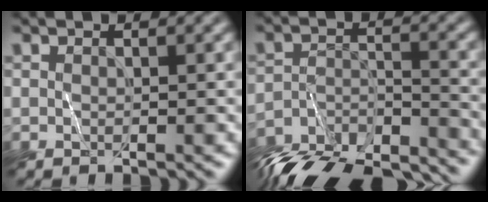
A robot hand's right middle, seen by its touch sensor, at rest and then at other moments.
{"total": 15.2, "force": [-14.6, 3.1, 2.9], "torque": [-0.051, -0.019, -0.201]}